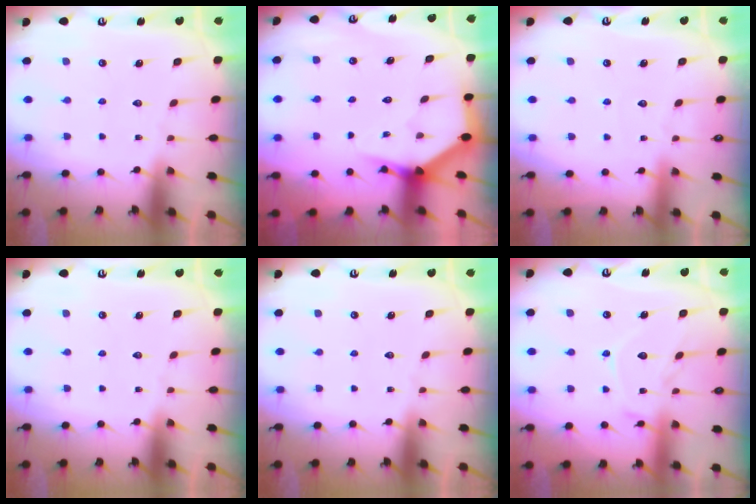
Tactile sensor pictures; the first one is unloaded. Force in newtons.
{"total": 3.8, "press": 3.8, "slide": 0.2}
{"total": 1.5, "press": 1.5, "slide": 0.2}
{"total": 0.0}
{"total": 0.0}
{"total": 12.2, "press": 12.1, "slide": 0.8}